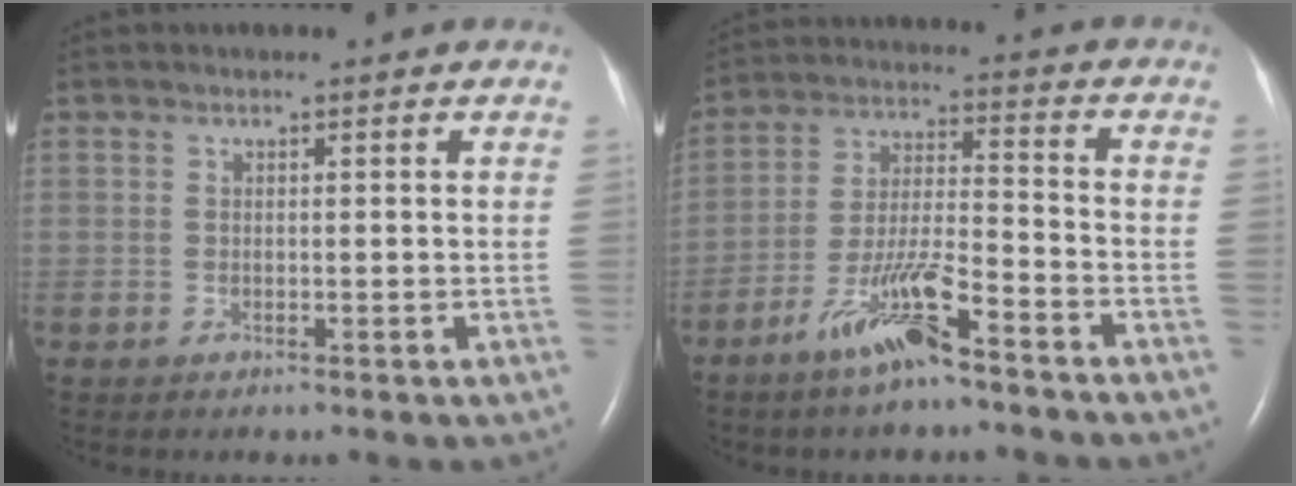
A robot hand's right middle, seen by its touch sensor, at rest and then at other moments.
{"total": 9.9, "force": [-6.7, 1.1, 7.3], "torque": [-0.148, -0.011, -0.127]}